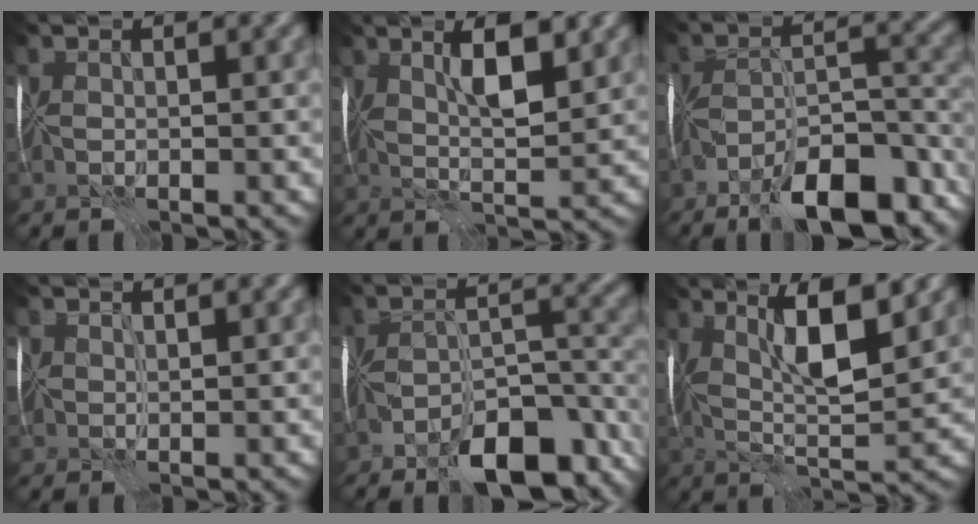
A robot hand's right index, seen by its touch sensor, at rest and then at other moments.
{"total": 5.2, "force": [2.1, 1.4, 4.5], "torque": [-0.077, 0.003, 0.034]}
{"total": 11.1, "force": [-7.7, 3.6, 7.2], "torque": [-0.108, 0.001, -0.134]}
{"total": 1.1, "force": [0.6, 0.9, 0.3], "torque": [-0.009, 0.000, 0.011]}
{"total": 9.1, "force": [-5.9, 3.6, 5.8], "torque": [-0.082, -0.009, -0.100]}
{"total": 7.5, "force": [2.7, 1.6, 6.8], "torque": [-0.122, 0.002, 0.042]}